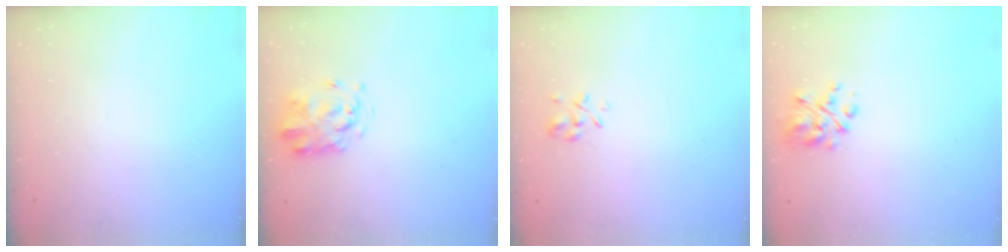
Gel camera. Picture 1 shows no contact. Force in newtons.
{"total": 3.6, "press": 3.4, "slide": 1.0}
{"total": 2.8, "press": 2.6, "slide": 1.0}
{"total": 5.3, "press": 5.1, "slide": 1.6}